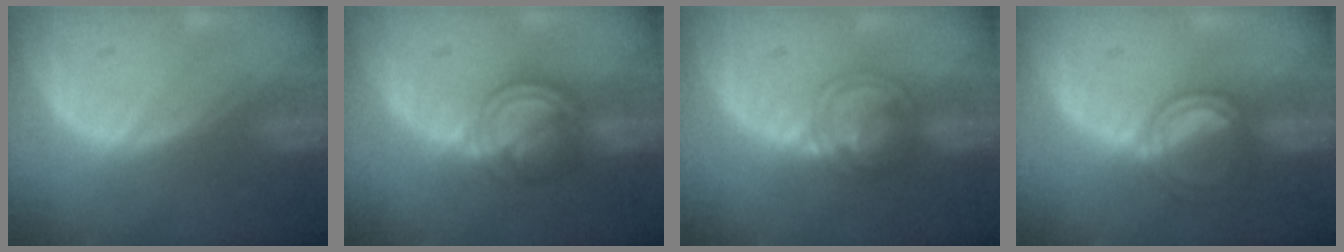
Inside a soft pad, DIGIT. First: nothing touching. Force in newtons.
{"total": 6.4, "press": 6.1, "slide": 2.0}
{"total": 6.2, "press": 5.3, "slide": 3.2}
{"total": 5.1, "press": 4.7, "slide": 1.9}